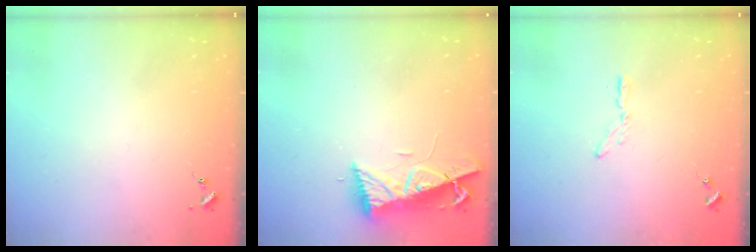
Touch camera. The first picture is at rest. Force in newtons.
{"total": 8.5, "press": 8.4, "slide": 0.9}
{"total": 3.4, "press": 3.4, "slide": 0.4}